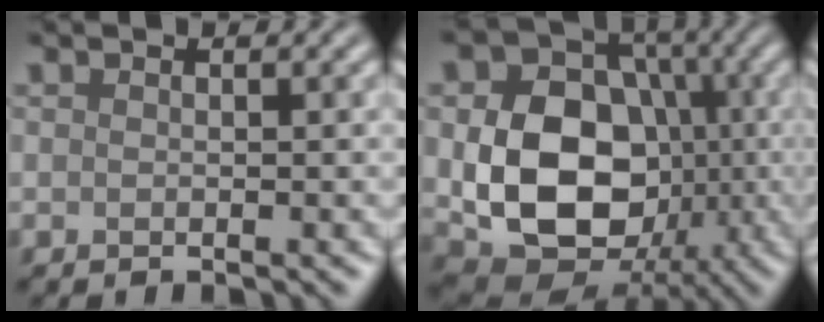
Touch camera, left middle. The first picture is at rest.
{"total": 11.5, "force": [-1.5, 8.8, 7.2], "torque": [-0.125, -0.007, -0.022]}